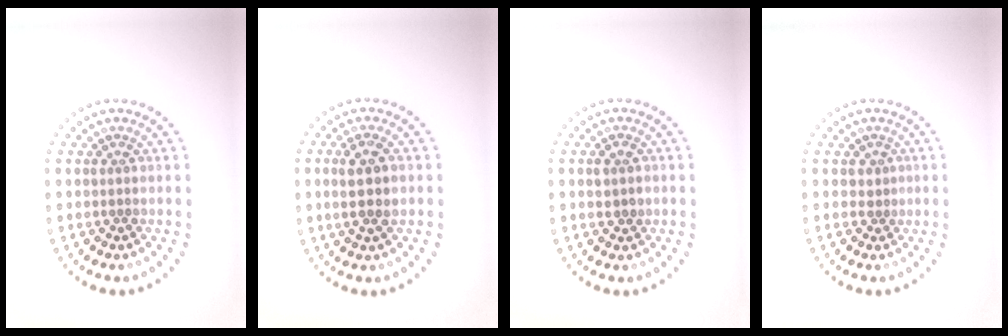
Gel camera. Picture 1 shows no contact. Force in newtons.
{"total": 3.0, "press": 2.9, "slide": 0.9}
{"total": 1.4, "press": 1.4, "slide": 0.1}
{"total": 0.6, "press": 0.2, "slide": 0.5}